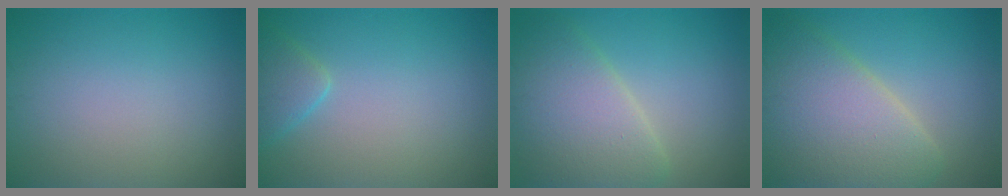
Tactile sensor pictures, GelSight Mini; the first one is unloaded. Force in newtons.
{"total": 2.5, "press": 2.4, "slide": 0.2}
{"total": 6.7, "press": 6.7, "slide": 0.2}
{"total": 8.5, "press": 8.5, "slide": 0.6}